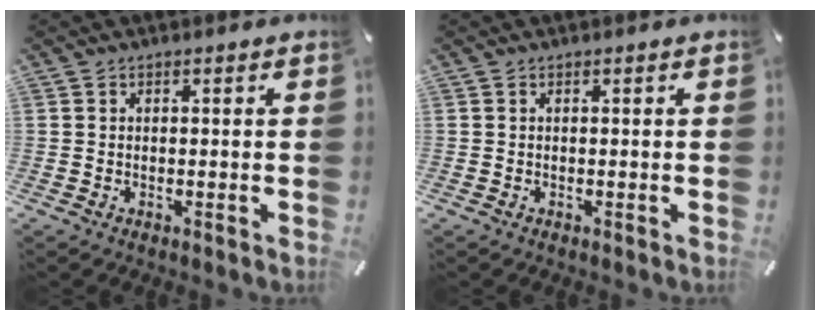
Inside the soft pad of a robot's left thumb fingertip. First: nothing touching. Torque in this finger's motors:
{"motor_torque": [0.00, 0.00, 0.04, 0.03, 0.00]}